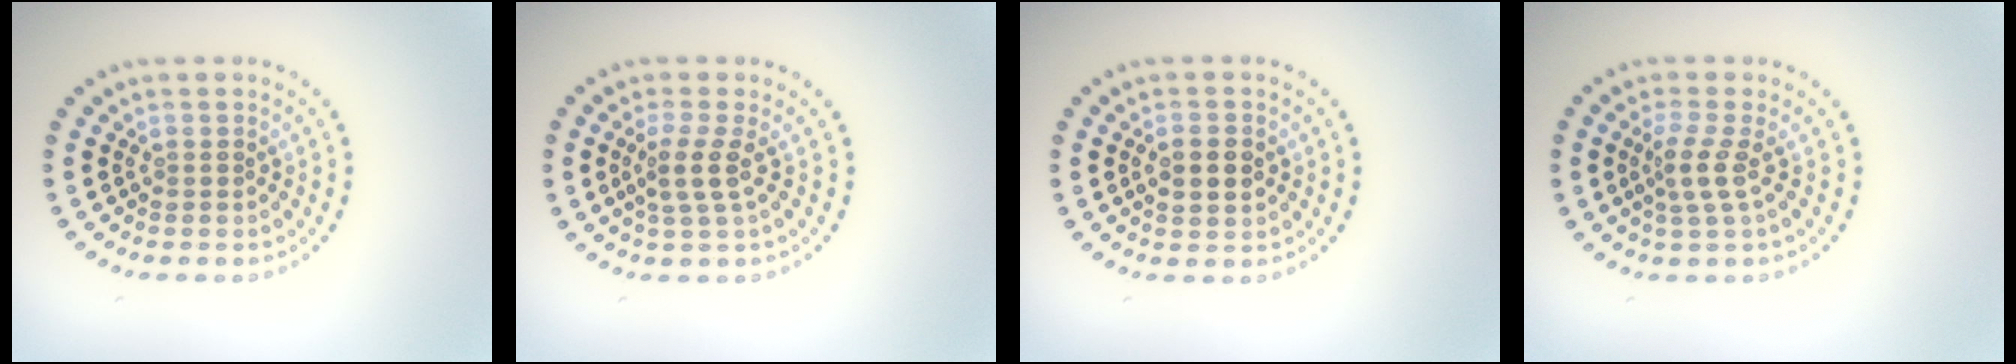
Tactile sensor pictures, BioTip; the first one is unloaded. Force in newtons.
{"total": 2.2, "press": 1.7, "slide": 1.4}
{"total": 2.2, "press": 2.2, "slide": 0.0}
{"total": 2.3, "press": 1.6, "slide": 1.6}